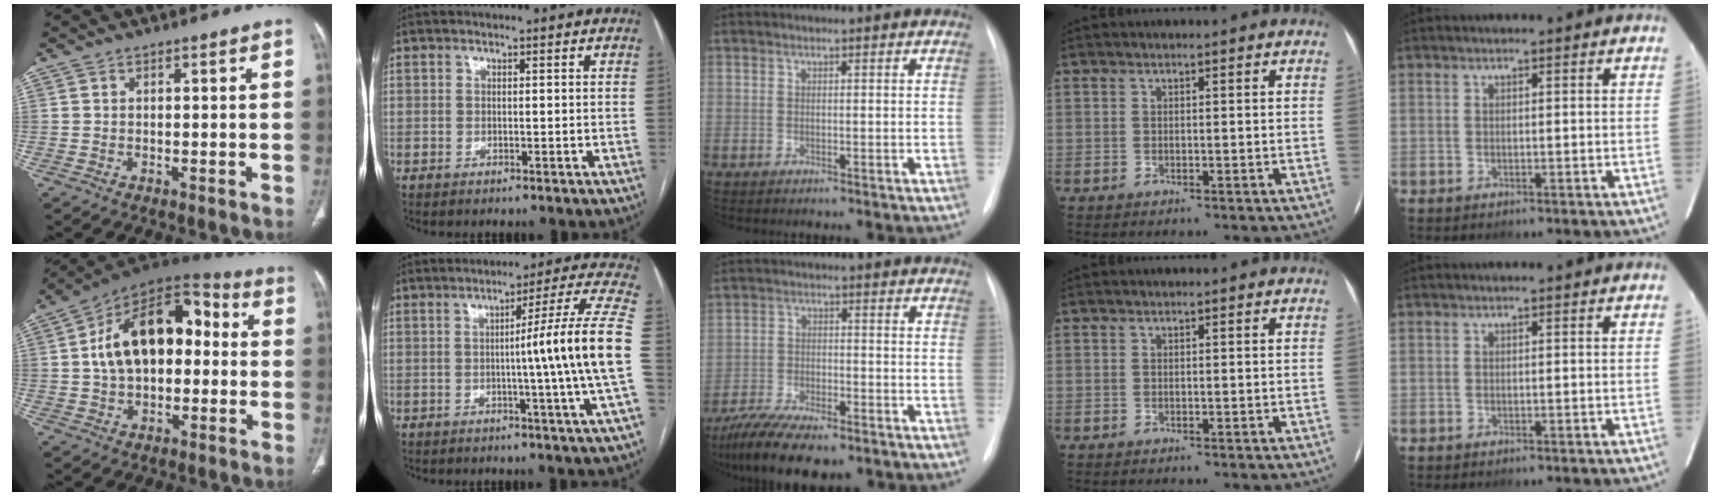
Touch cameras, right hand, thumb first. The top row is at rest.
{"thumb": {"total": 18.8, "force": [1.5, 11.5, 14.8], "torque": [-0.215, 0.046, 0.016]}, "index": {"total": 13.2, "force": [-1.3, -3.2, 12.7], "torque": [-0.164, -0.004, -0.020]}, "middle": {"total": 11.8, "force": [-9.1, 3.5, 6.7], "torque": [-0.118, -0.016, -0.148]}}